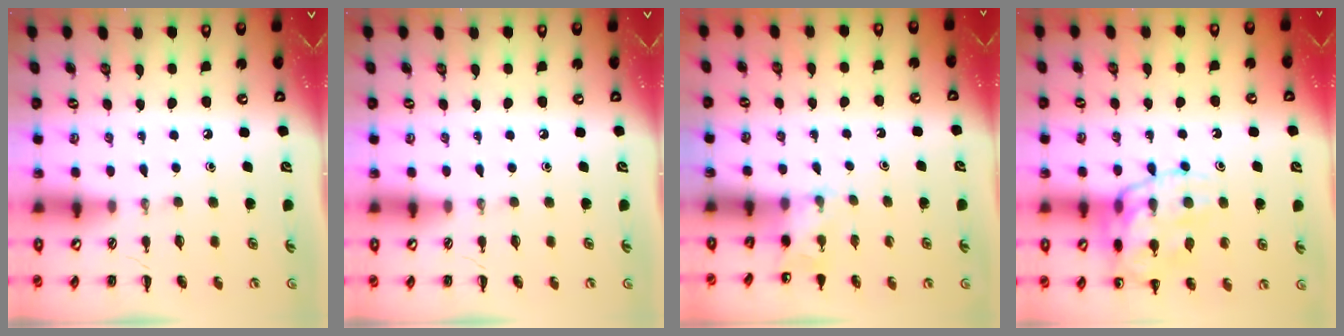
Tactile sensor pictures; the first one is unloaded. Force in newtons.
{"total": 0.0}
{"total": 2.0, "press": 1.9, "slide": 0.6}
{"total": 16.8, "press": 16.6, "slide": 1.9}